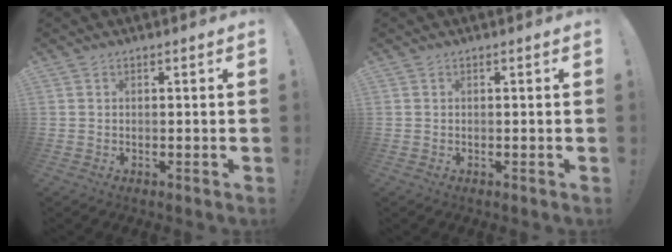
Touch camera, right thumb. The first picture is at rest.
{"total": 0.0}